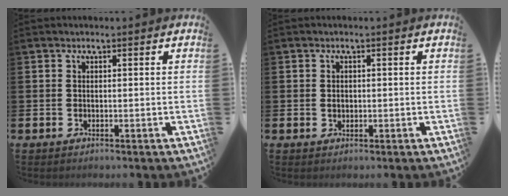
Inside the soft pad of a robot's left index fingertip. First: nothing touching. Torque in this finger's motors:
{"motor_torque": [0.30, 0.05, 0.00, 0.04]}